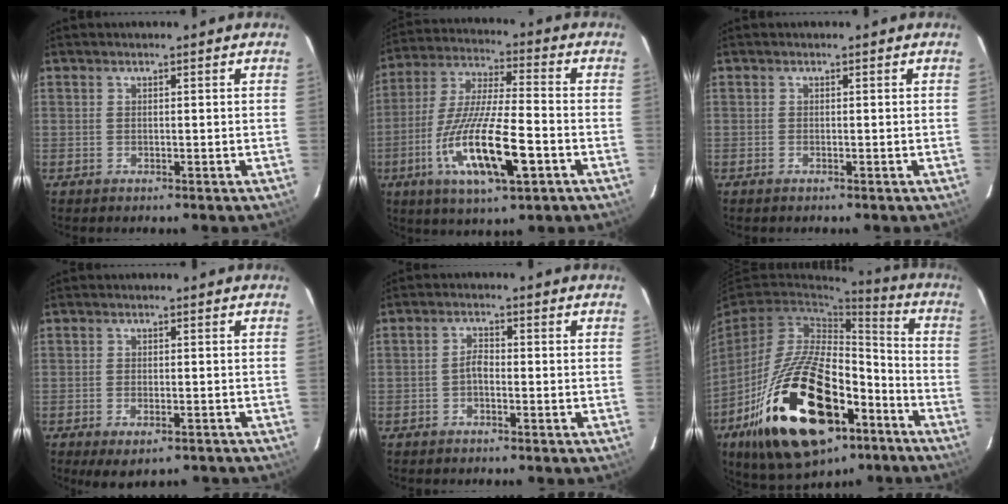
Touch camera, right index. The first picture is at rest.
{"total": 17.6, "force": [-6.5, 3.5, 15.9], "torque": [-0.323, -0.024, -0.120]}
{"total": 0.0}
{"total": 6.5, "force": [-4.5, 2.5, 3.9], "torque": [-0.082, -0.021, -0.065]}
{"total": 1.9, "force": [-1.0, 0.9, 1.3], "torque": [-0.026, 0.008, -0.020]}
{"total": 28.3, "force": [-14.1, 13.7, 20.4], "torque": [-0.377, -0.002, -0.214]}